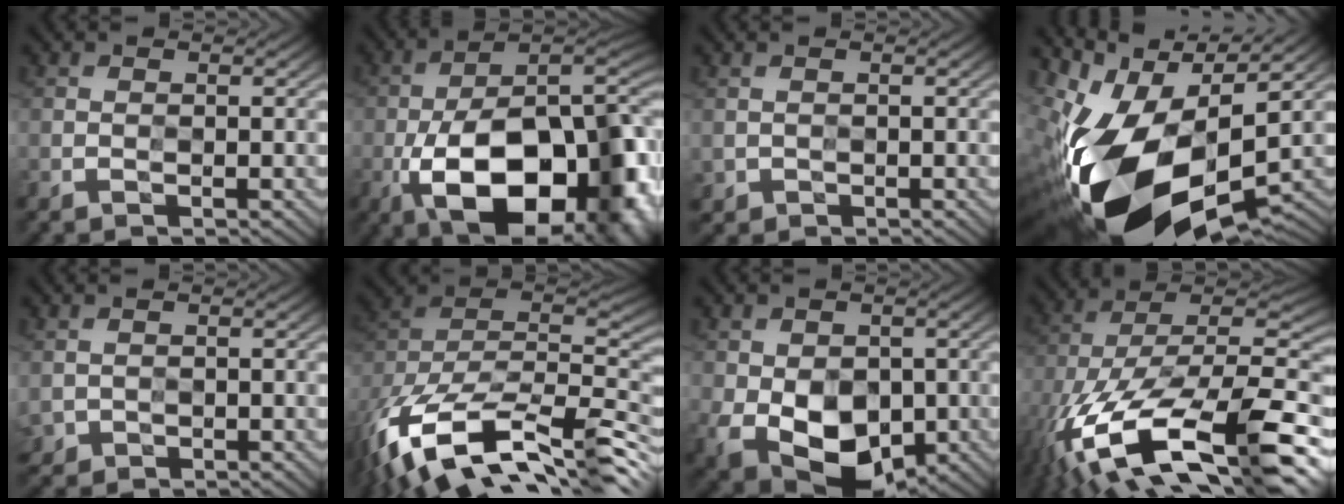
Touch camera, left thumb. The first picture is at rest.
{"total": 19.6, "force": [-8.0, 9.3, 15.3], "torque": [-0.225, -0.031, -0.118]}
{"total": 1.4, "force": [-0.7, 1.2, 0.2], "torque": [-0.009, -0.013, -0.012]}
{"total": 15.5, "force": [-2.2, 8.0, 13.1], "torque": [-0.267, -0.026, -0.022]}
{"total": 2.4, "force": [-1.0, 2.0, 1.0], "torque": [-0.035, -0.017, -0.015]}
{"total": 14.8, "force": [-7.9, 7.0, 10.4], "torque": [-0.241, -0.006, -0.142]}
{"total": 8.1, "force": [-1.4, 6.0, 5.2], "torque": [-0.115, -0.025, -0.021]}
{"total": 18.6, "force": [-9.5, 8.3, 13.7], "torque": [-0.275, -0.023, -0.152]}